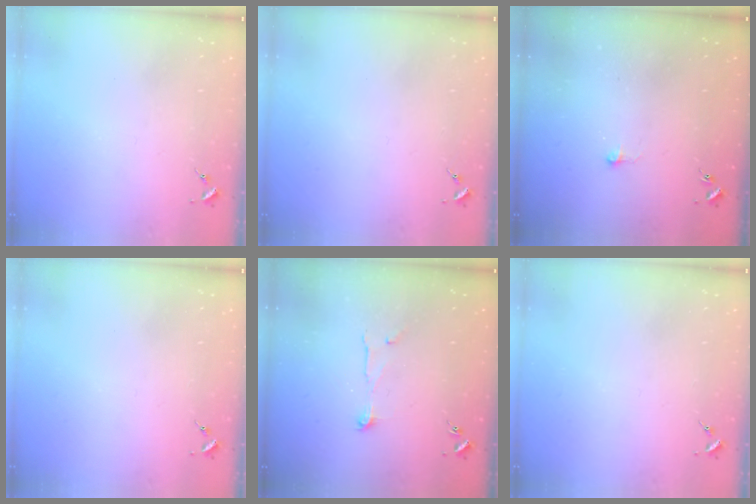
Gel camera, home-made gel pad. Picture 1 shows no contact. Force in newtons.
{"total": 0.0}
{"total": 6.1, "press": 6.1, "slide": 0.4}
{"total": 0.0}
{"total": 6.3, "press": 6.3, "slide": 0.2}
{"total": 0.0}